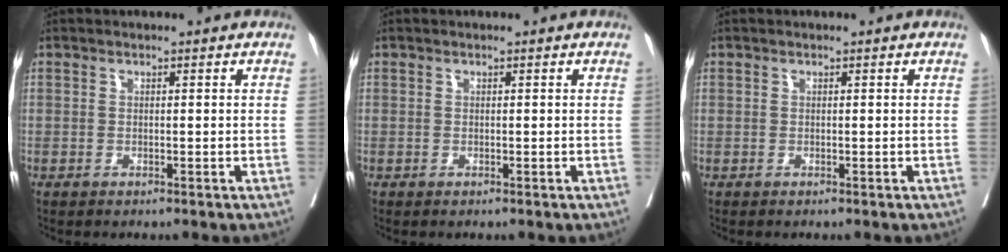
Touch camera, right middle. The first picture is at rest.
{"total": 0.0}
{"total": 0.0}